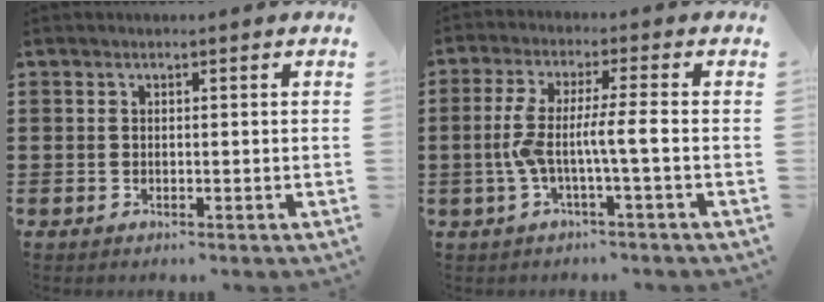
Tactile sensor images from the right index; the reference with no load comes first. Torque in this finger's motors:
{"motor_torque": [1.26, -0.51, 0.29, 0.21]}